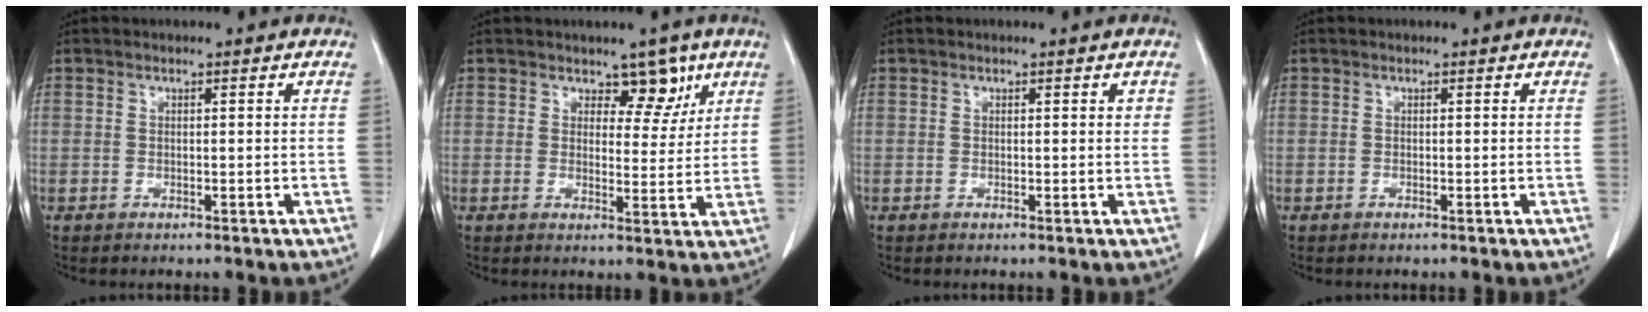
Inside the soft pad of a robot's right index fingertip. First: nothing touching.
{"total": 4.6, "force": [2.9, 2.7, 2.3], "torque": [-0.013, -0.003, 0.040]}
{"total": 0.6, "force": [0.3, 0.3, 0.5], "torque": [-0.003, 0.000, 0.002]}
{"total": 0.0}